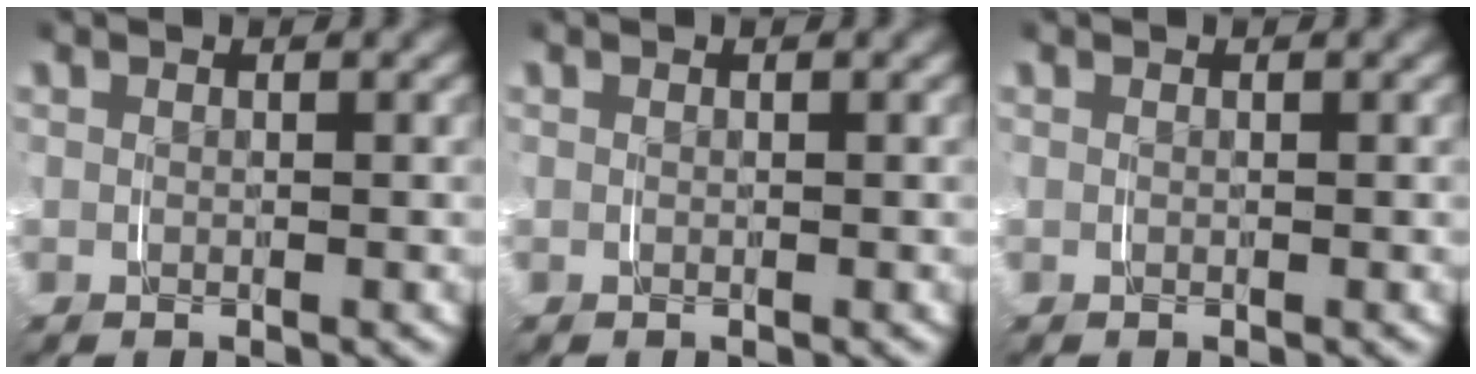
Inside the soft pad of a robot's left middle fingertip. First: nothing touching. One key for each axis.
{"total": 0.0}
{"total": 0.0}